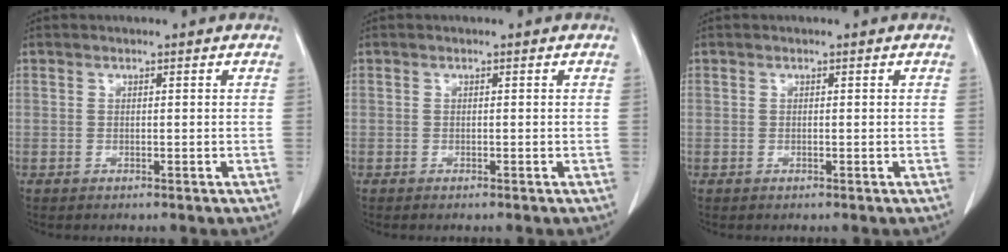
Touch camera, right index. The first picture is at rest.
{"total": 0.0}
{"total": 0.0}